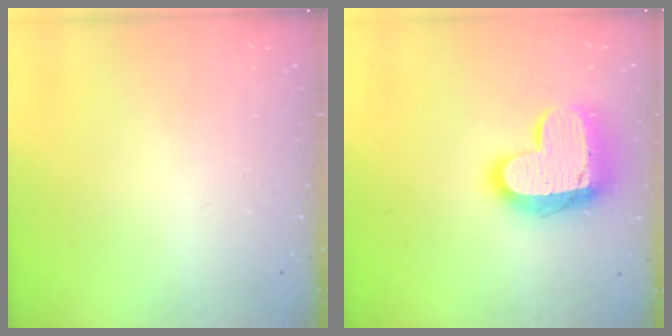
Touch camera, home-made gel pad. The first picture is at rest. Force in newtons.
{"total": 16.8, "press": 16.7, "slide": 1.4}